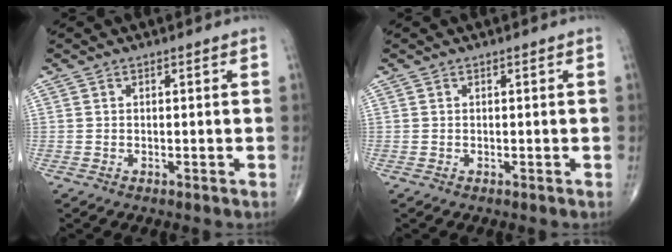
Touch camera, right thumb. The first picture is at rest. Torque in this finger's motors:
{"motor_torque": [0.00, 0.00, 0.05, 0.05, 0.00]}